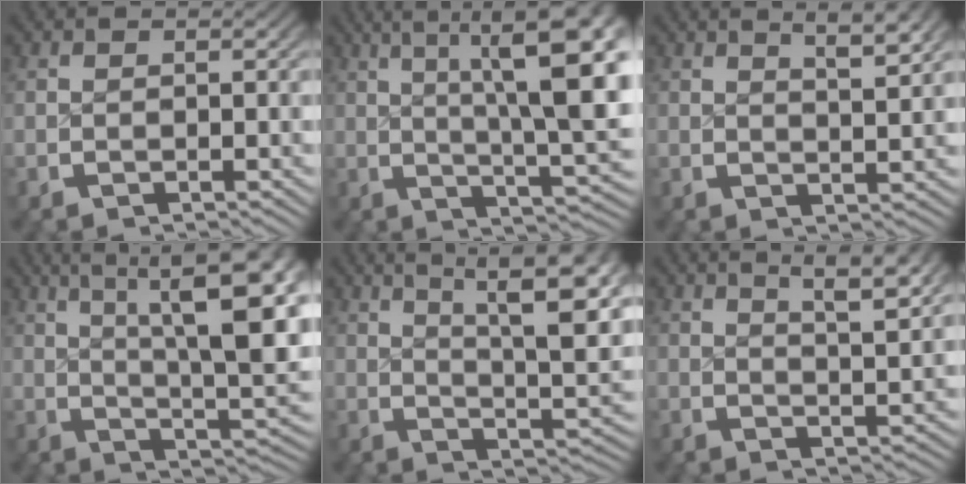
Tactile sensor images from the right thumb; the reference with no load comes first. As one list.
[{"total": 13.5, "force": [3.5, 5.7, 11.7], "torque": [-0.138, -0.005, 0.049]}, {"total": 3.7, "force": [2.4, 0.7, 2.8], "torque": [-0.036, 0.000, 0.040]}, {"total": 12.4, "force": [2.5, 5.7, 10.7], "torque": [-0.130, -0.016, 0.042]}, {"total": 11.0, "force": [3.8, 5.3, 8.8], "torque": [-0.103, -0.005, 0.054]}, {"total": 5.5, "force": [3.3, 1.5, 4.2], "torque": [-0.051, 0.005, 0.051]}]